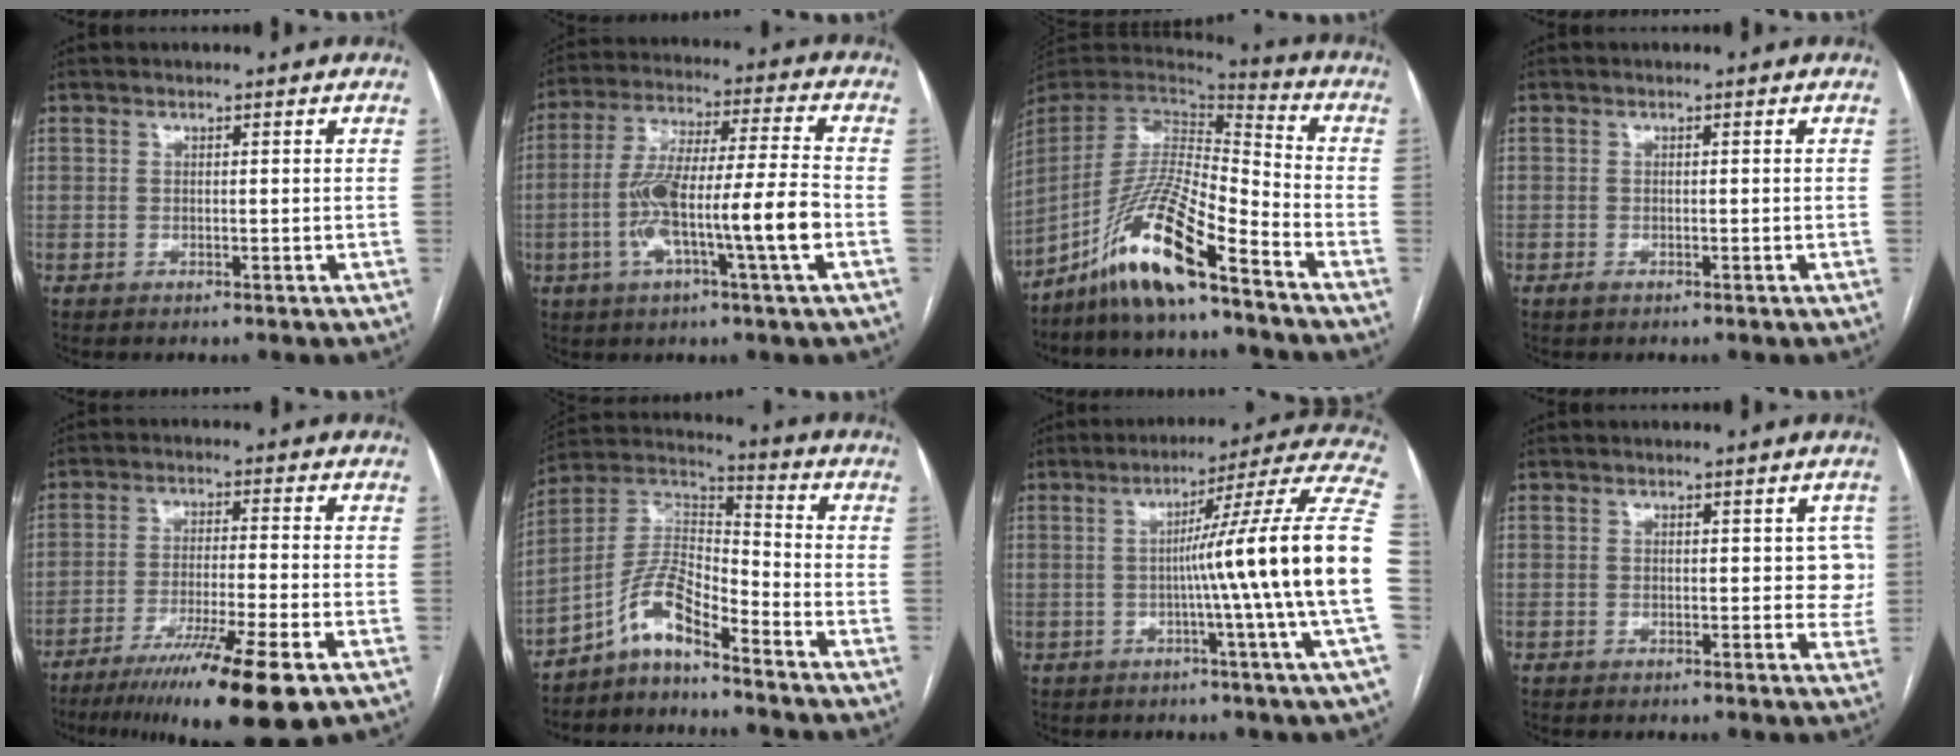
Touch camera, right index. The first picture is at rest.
{"total": 14.4, "force": [-3.9, 0.6, 13.8], "torque": [-0.259, 0.011, -0.071]}
{"total": 15.1, "force": [-10.3, 1.5, 11.0], "torque": [-0.217, -0.001, -0.193]}
{"total": 0.7, "force": [-0.4, 0.5, 0.4], "torque": [-0.002, 0.002, -0.006]}
{"total": 15.1, "force": [-9.6, 0.0, 11.7], "torque": [-0.175, -0.040, -0.156]}
{"total": 8.8, "force": [-6.2, 2.3, 5.9], "torque": [-0.123, 0.027, -0.123]}
{"total": 19.2, "force": [-1.7, -3.3, 18.8], "torque": [-0.219, 0.006, -0.042]}
{"total": 3.3, "force": [0.8, 2.1, 2.5], "torque": [-0.009, 0.007, 0.007]}